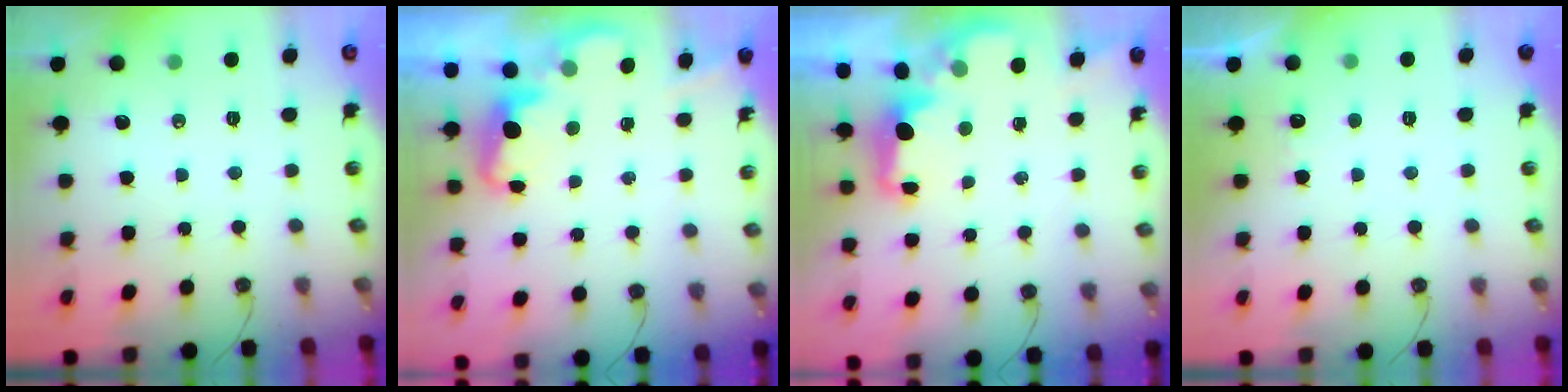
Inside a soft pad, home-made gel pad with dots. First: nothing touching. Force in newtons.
{"total": 2.2, "press": 2.1, "slide": 0.5}
{"total": 2.1, "press": 2.0, "slide": 0.8}
{"total": 2.8, "press": 2.6, "slide": 1.0}